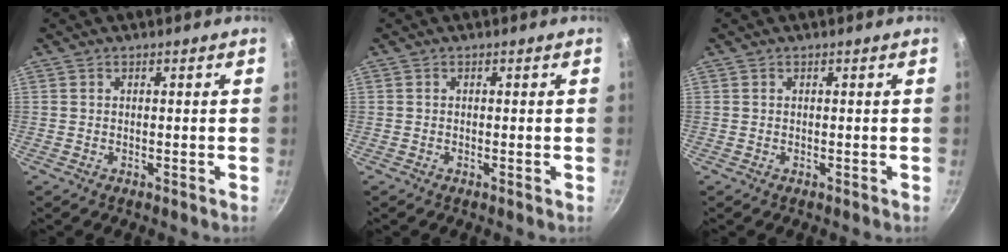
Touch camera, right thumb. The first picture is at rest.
{"total": 0.0}
{"total": 0.0}